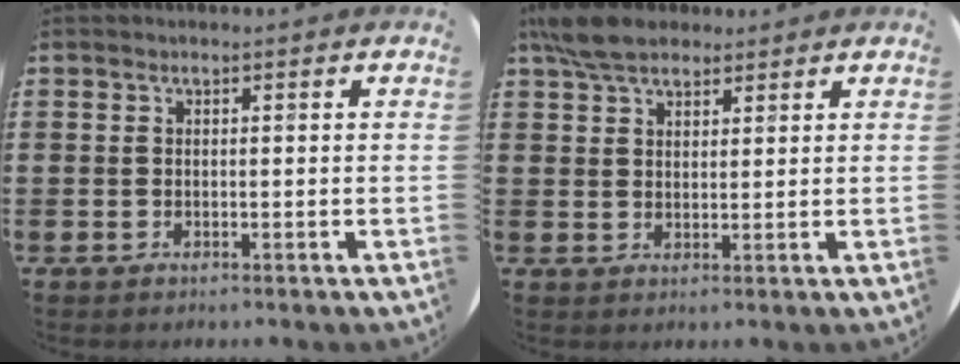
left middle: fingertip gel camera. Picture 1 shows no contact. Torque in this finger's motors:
{"motor_torque": [1.10, -0.99, 0.08, 0.08]}